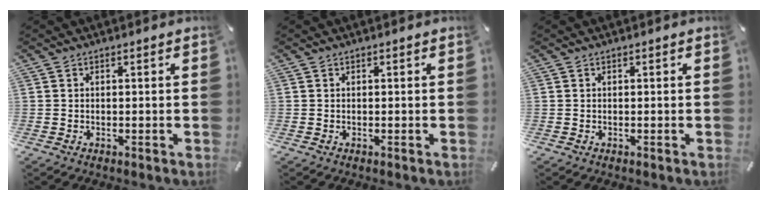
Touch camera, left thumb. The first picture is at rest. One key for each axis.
{"total": 0.0}
{"total": 0.0}